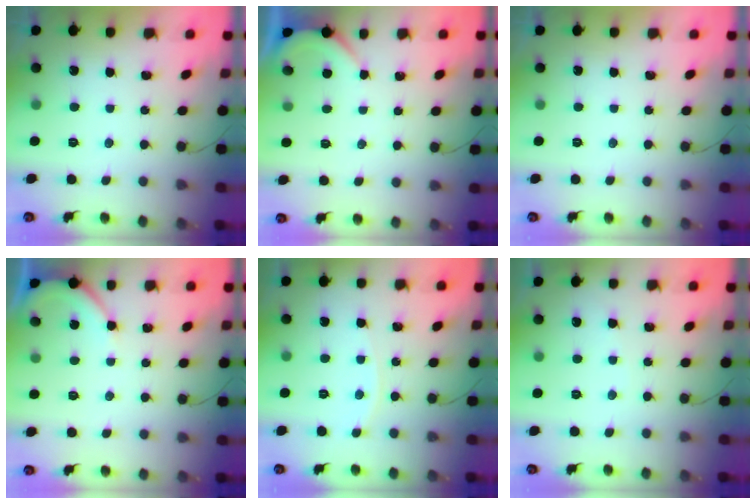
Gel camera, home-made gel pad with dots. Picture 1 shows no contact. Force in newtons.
{"total": 1.9, "press": 1.9, "slide": 0.2}
{"total": 0.0}
{"total": 4.9, "press": 4.9, "slide": 0.6}
{"total": 2.6, "press": 2.5, "slide": 0.4}
{"total": 2.7, "press": 2.7, "slide": 0.3}